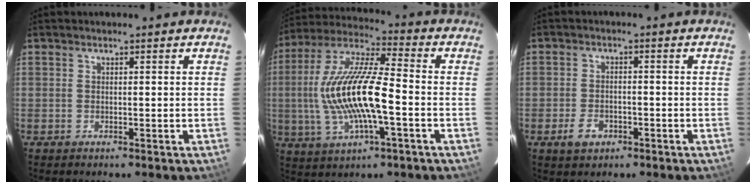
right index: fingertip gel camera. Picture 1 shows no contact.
{"total": 17.5, "force": [-2.5, 4.5, 16.7], "torque": [-0.333, 0.002, -0.048]}
{"total": 4.3, "force": [-2.3, 2.9, 2.2], "torque": [-0.051, 0.002, -0.038]}